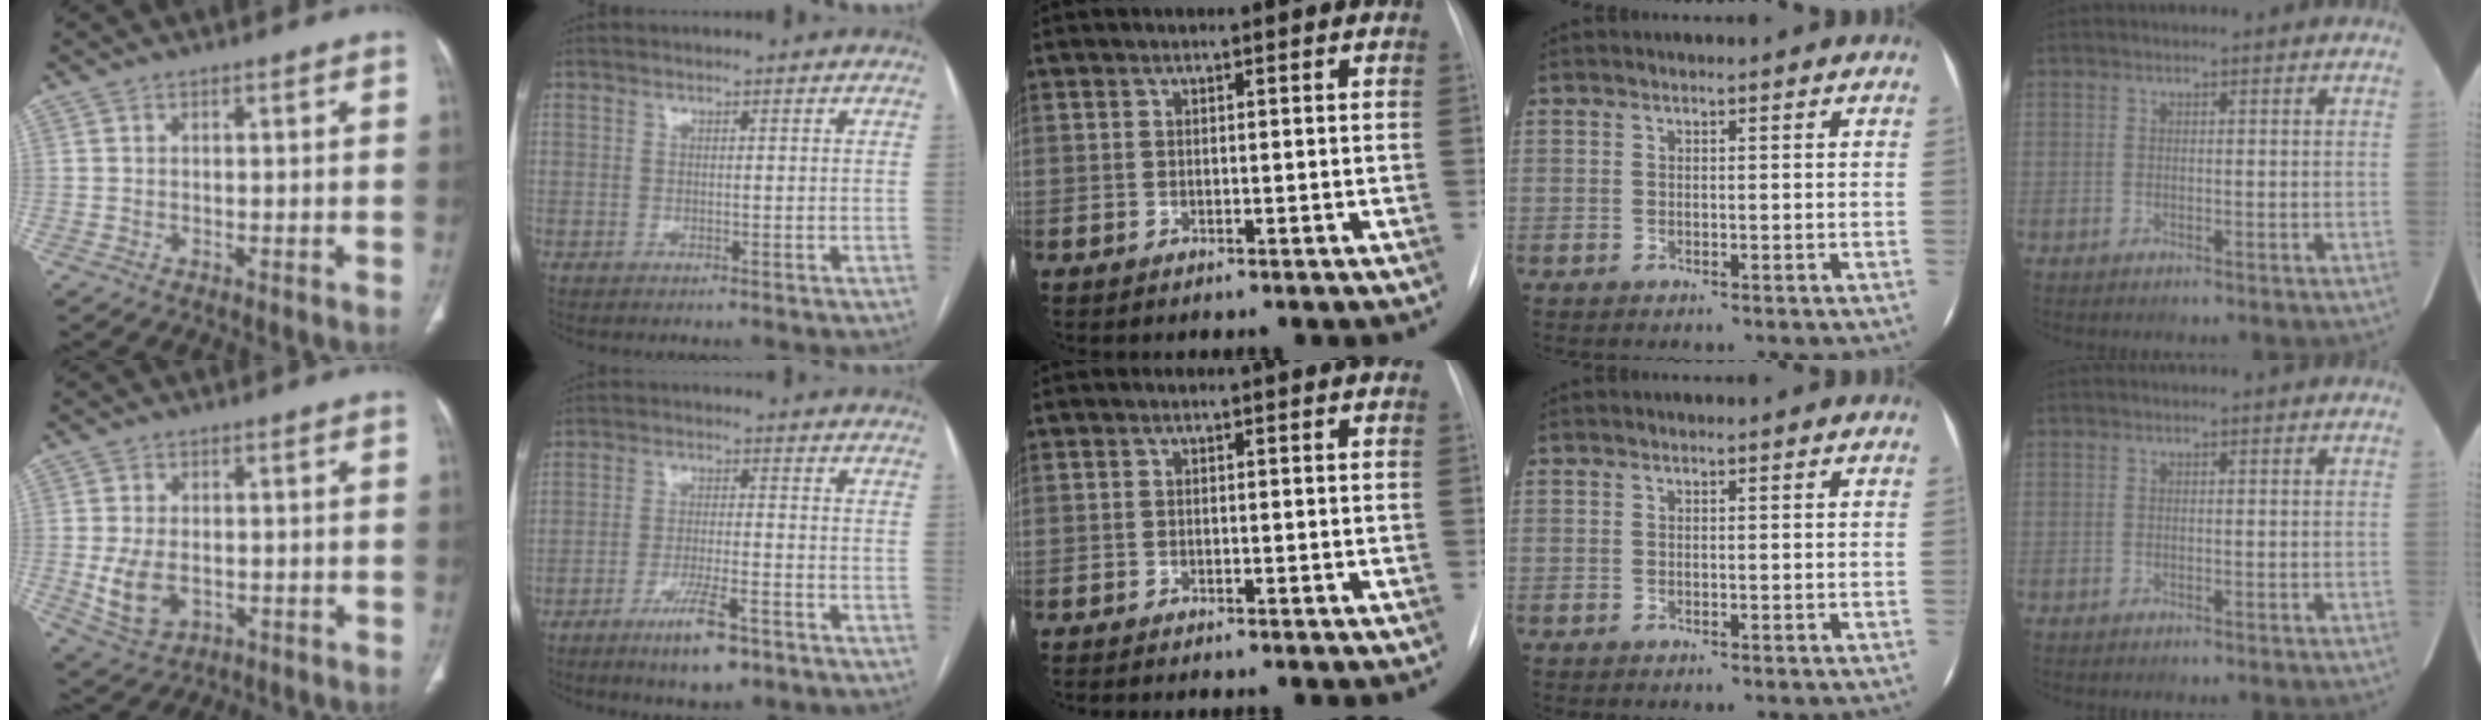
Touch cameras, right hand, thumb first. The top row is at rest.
{"thumb": {"total": 7.6, "force": [-1.2, 5.1, 5.6], "torque": [-0.106, -0.002, -0.009]}, "index": {"total": 7.7, "force": [-4.9, 1.3, 5.8], "torque": [-0.104, -0.010, -0.078]}, "middle": {"total": 1.6, "force": [-1.4, 0.0, 0.9], "torque": [-0.012, -0.002, -0.015]}}